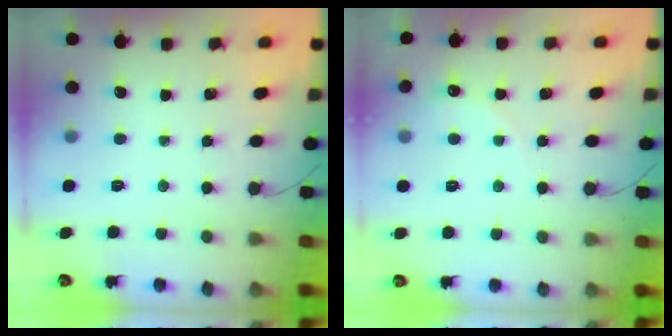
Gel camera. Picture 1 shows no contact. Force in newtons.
{"total": 3.8, "press": 3.6, "slide": 0.9}